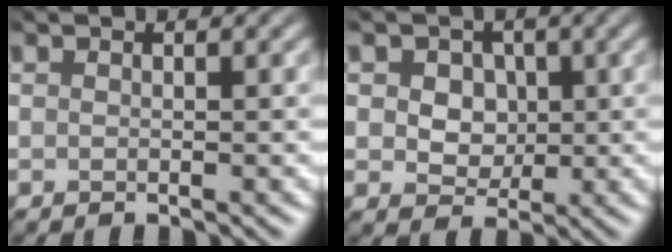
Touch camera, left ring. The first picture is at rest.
{"total": 3.3, "force": [0.2, 2.9, 1.6], "torque": [-0.048, -0.017, 0.015]}